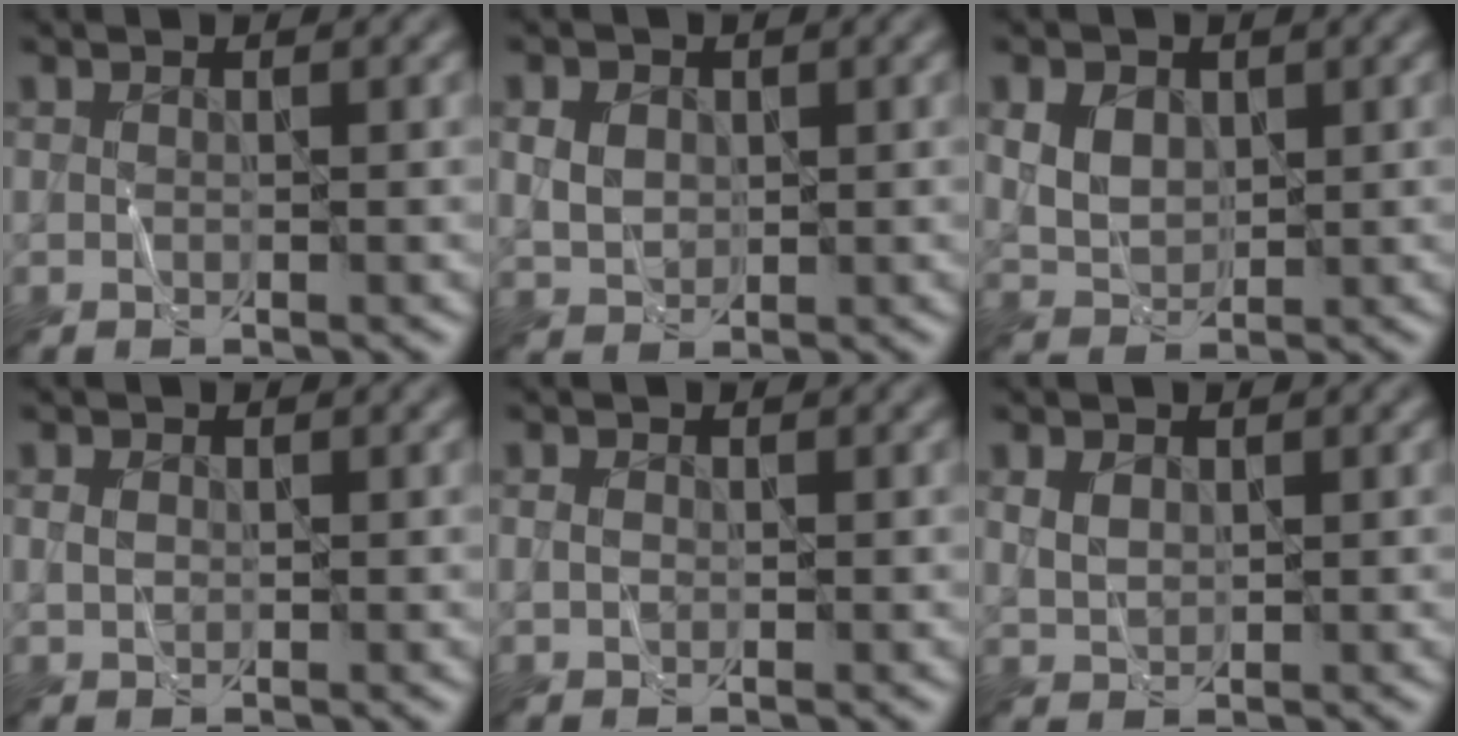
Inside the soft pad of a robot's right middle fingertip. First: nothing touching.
{"total": 2.7, "force": [0.6, 2.2, 1.5], "torque": [-0.036, 0.001, 0.011]}
{"total": 4.0, "force": [1.3, 3.0, 2.3], "torque": [-0.054, 0.007, 0.027]}
{"total": 1.3, "force": [0.2, 1.0, 0.8], "torque": [-0.018, 0.002, 0.004]}
{"total": 1.0, "force": [0.0, 0.8, 0.6], "torque": [-0.015, 0.002, -0.001]}
{"total": 1.8, "force": [0.6, 1.3, 1.1], "torque": [-0.026, 0.000, 0.016]}